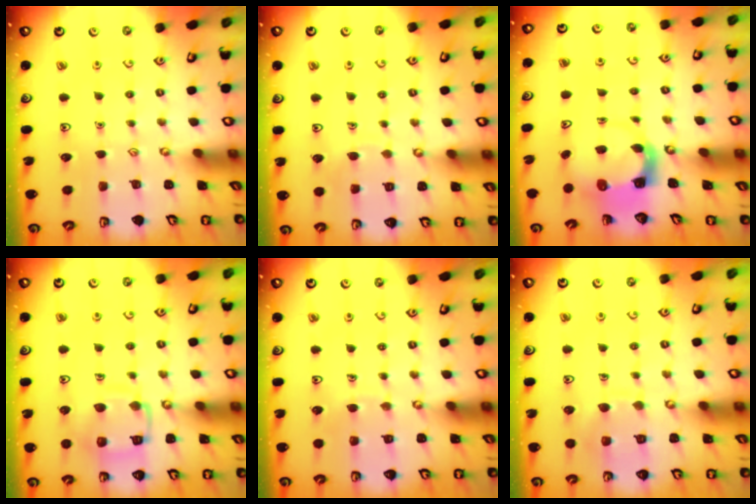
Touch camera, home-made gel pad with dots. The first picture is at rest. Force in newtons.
{"total": 4.9, "press": 4.9, "slide": 0.3}
{"total": 3.7, "press": 3.7, "slide": 0.5}
{"total": 13.0, "press": 13.0, "slide": 1.4}
{"total": 5.1, "press": 5.1, "slide": 0.4}
{"total": 9.3, "press": 9.3, "slide": 0.8}